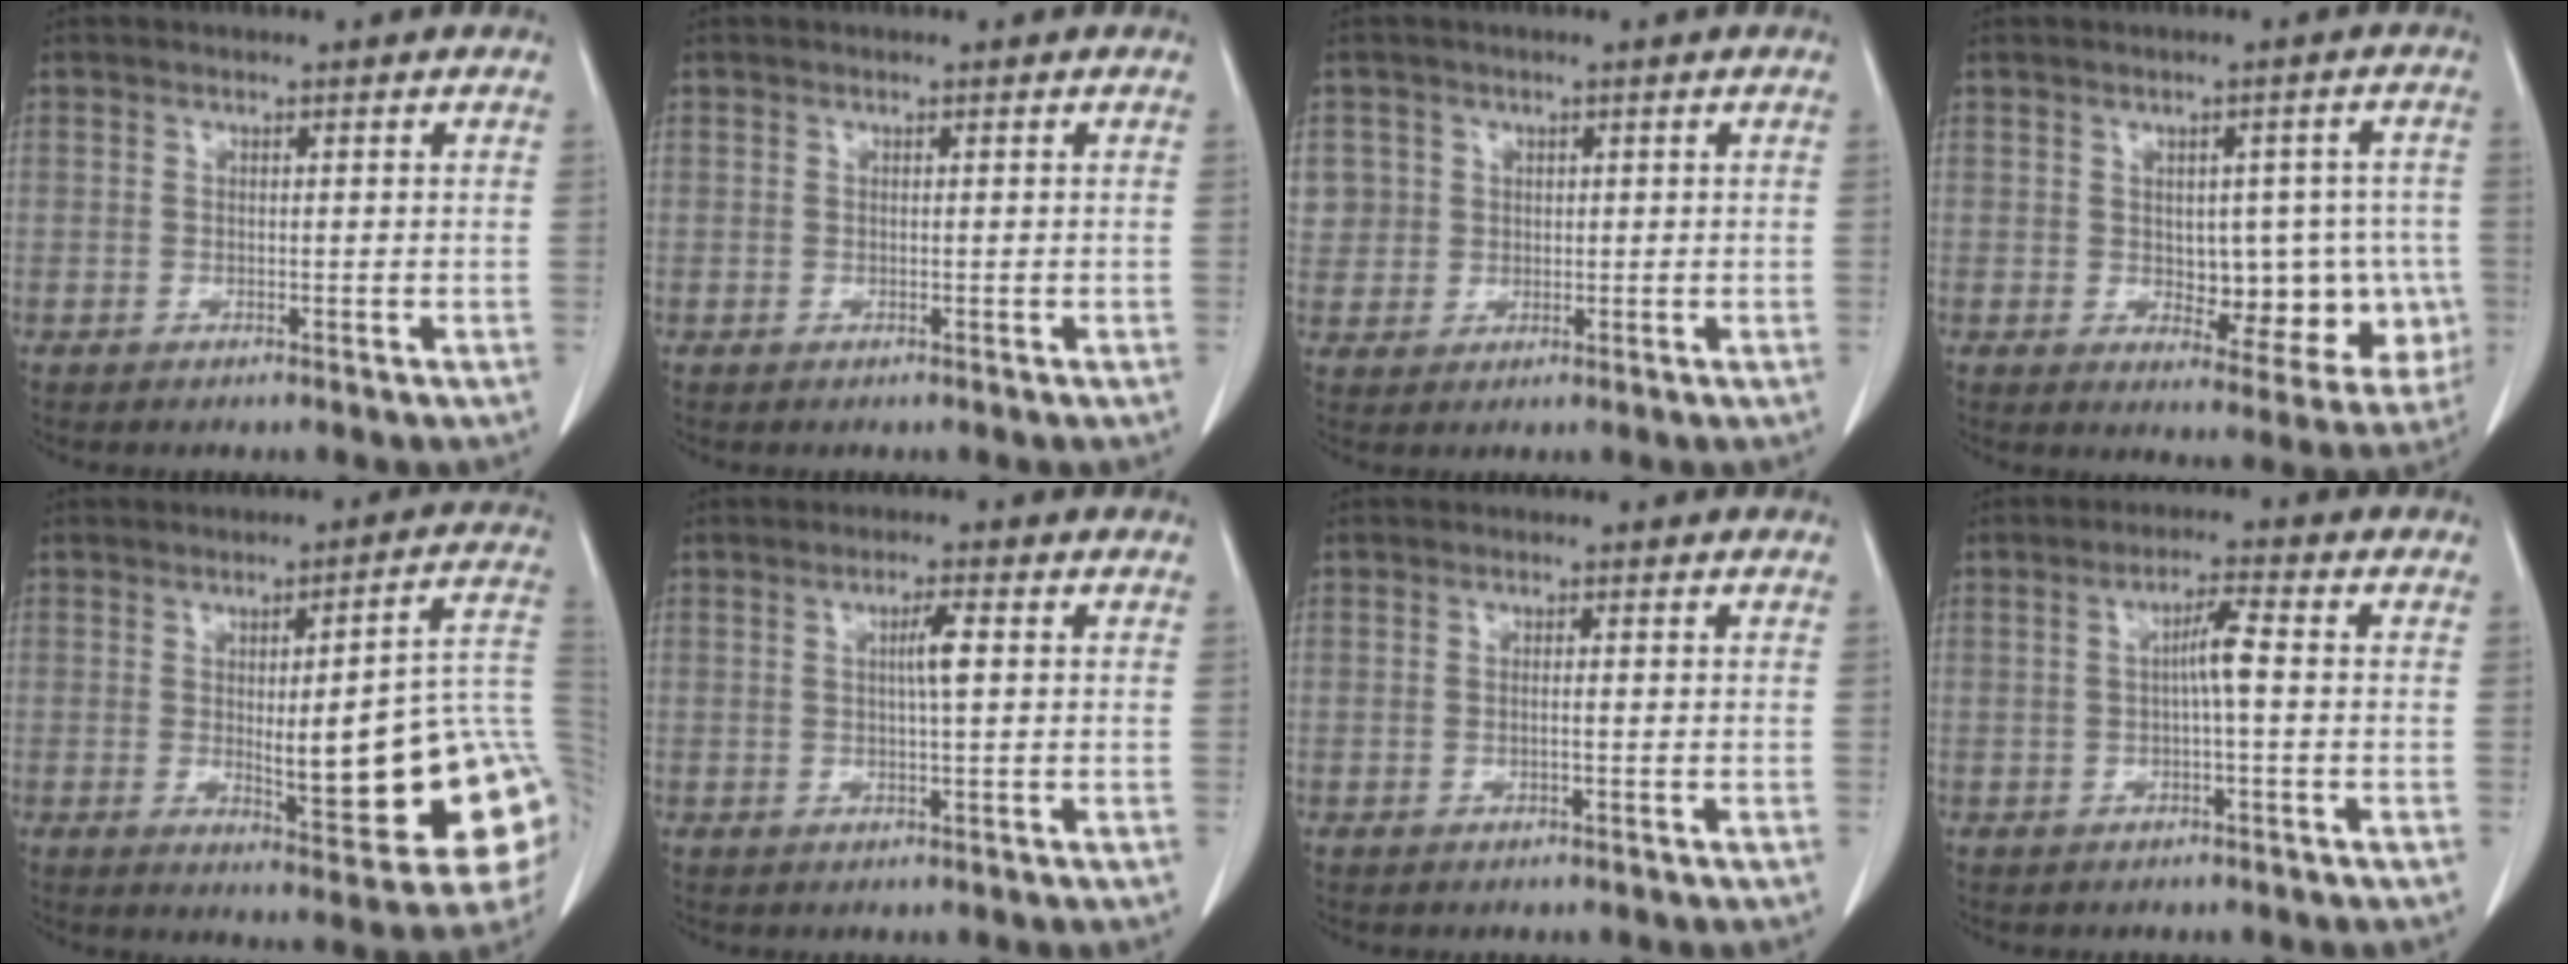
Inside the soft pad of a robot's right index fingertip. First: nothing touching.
{"total": 0.0}
{"total": 5.4, "force": [1.8, 5.1, 0.4], "torque": [-0.005, 0.011, 0.043]}
{"total": 10.6, "force": [-1.1, 5.9, 8.7], "torque": [-0.089, 0.017, 0.005]}
{"total": 19.2, "force": [-1.9, 3.3, 18.9], "torque": [-0.169, 0.018, -0.009]}
{"total": 2.9, "force": [0.5, -0.1, 2.9], "torque": [-0.050, 0.000, 0.007]}
{"total": 0.8, "force": [-0.2, -0.1, 0.7], "torque": [-0.015, 0.000, -0.003]}
{"total": 3.6, "force": [-0.1, 0.0, 3.6], "torque": [-0.063, 0.006, -0.001]}